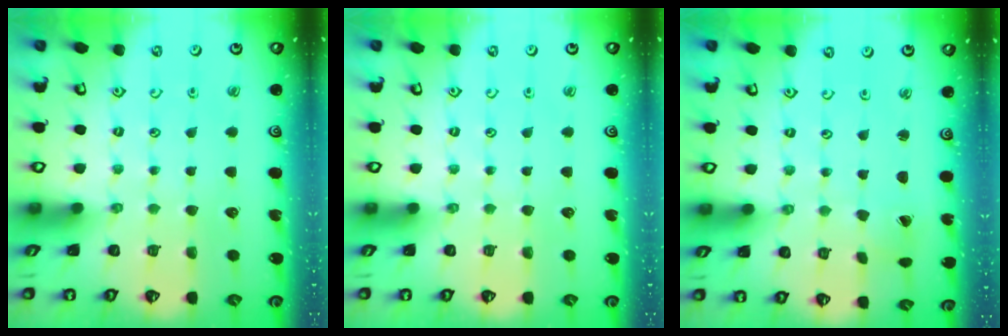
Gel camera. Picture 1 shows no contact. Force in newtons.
{"total": 0.0}
{"total": 0.8, "press": 0.8, "slide": 0.0}